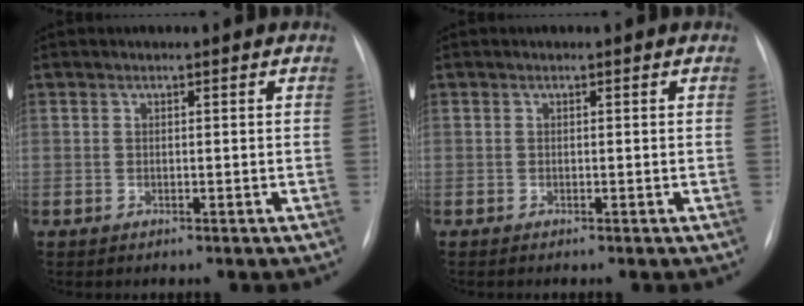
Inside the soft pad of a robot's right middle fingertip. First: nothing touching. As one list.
[{"total": 0.0}]